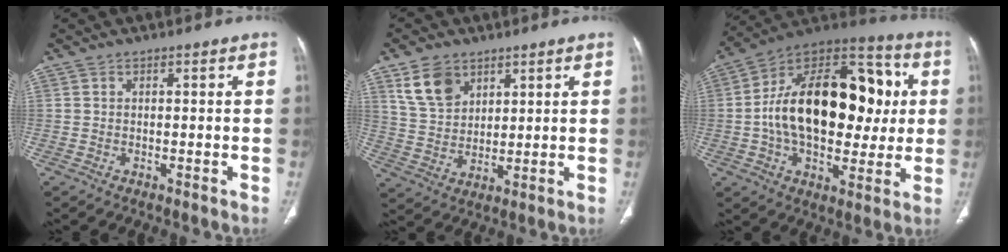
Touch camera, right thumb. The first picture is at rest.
{"total": 8.6, "force": [5.0, 5.7, 4.1], "torque": [-0.060, -0.021, 0.106]}
{"total": 29.0, "force": [1.9, 17.2, 23.2], "torque": [-0.349, 0.031, 0.029]}